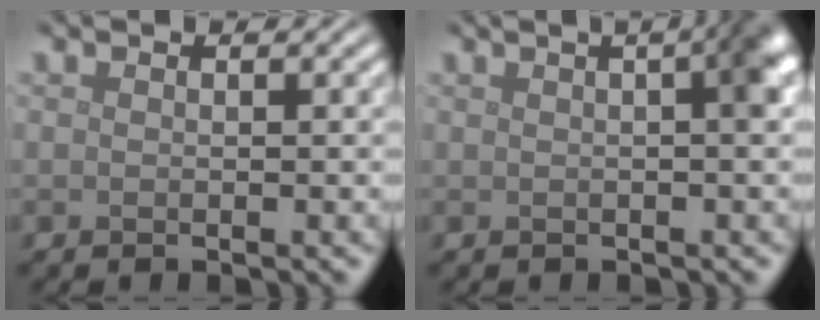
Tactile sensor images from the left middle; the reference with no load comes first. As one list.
[{"total": 5.1, "force": [0.8, 2.1, 4.6], "torque": [-0.021, 0.029, 0.001]}]